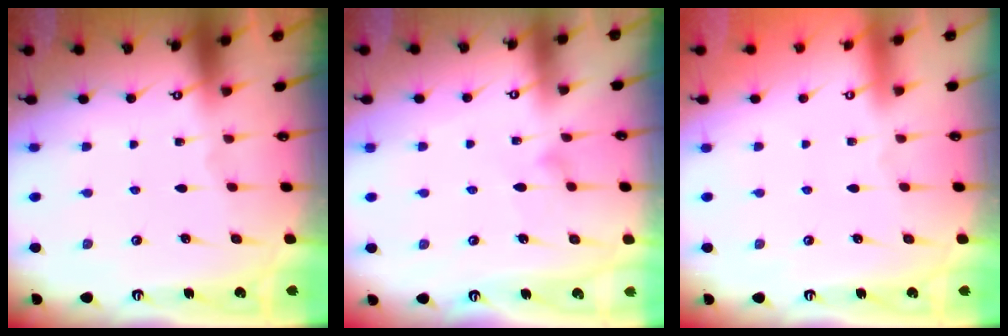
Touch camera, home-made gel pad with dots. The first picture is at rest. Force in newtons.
{"total": 5.4, "press": 5.4, "slide": 0.3}
{"total": 3.9, "press": 3.9, "slide": 0.1}